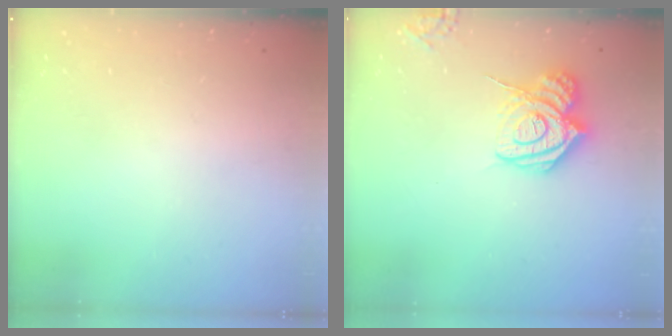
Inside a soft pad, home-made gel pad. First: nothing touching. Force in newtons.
{"total": 14.1, "press": 14.0, "slide": 1.7}